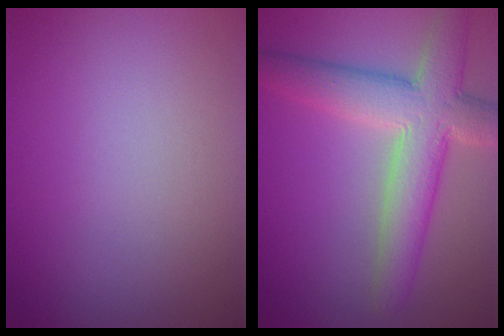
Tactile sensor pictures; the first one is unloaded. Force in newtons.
{"total": 7.5, "press": 7.5, "slide": 0.4}